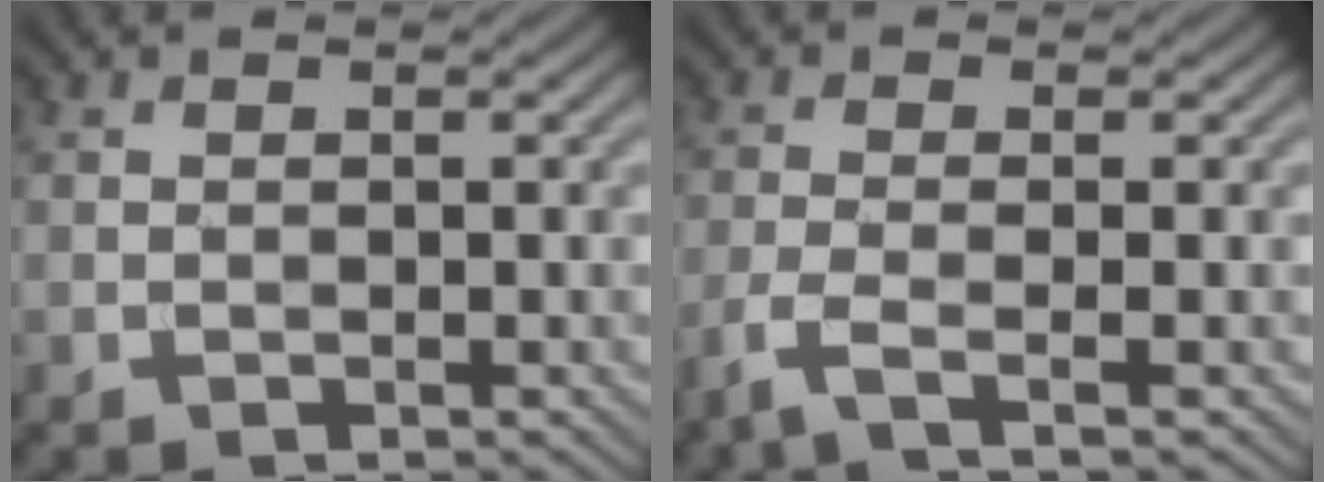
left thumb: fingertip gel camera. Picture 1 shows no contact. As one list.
[{"total": 3.4, "force": [-1.9, 0.5, 2.8], "torque": [-0.055, 0.000, -0.058]}]